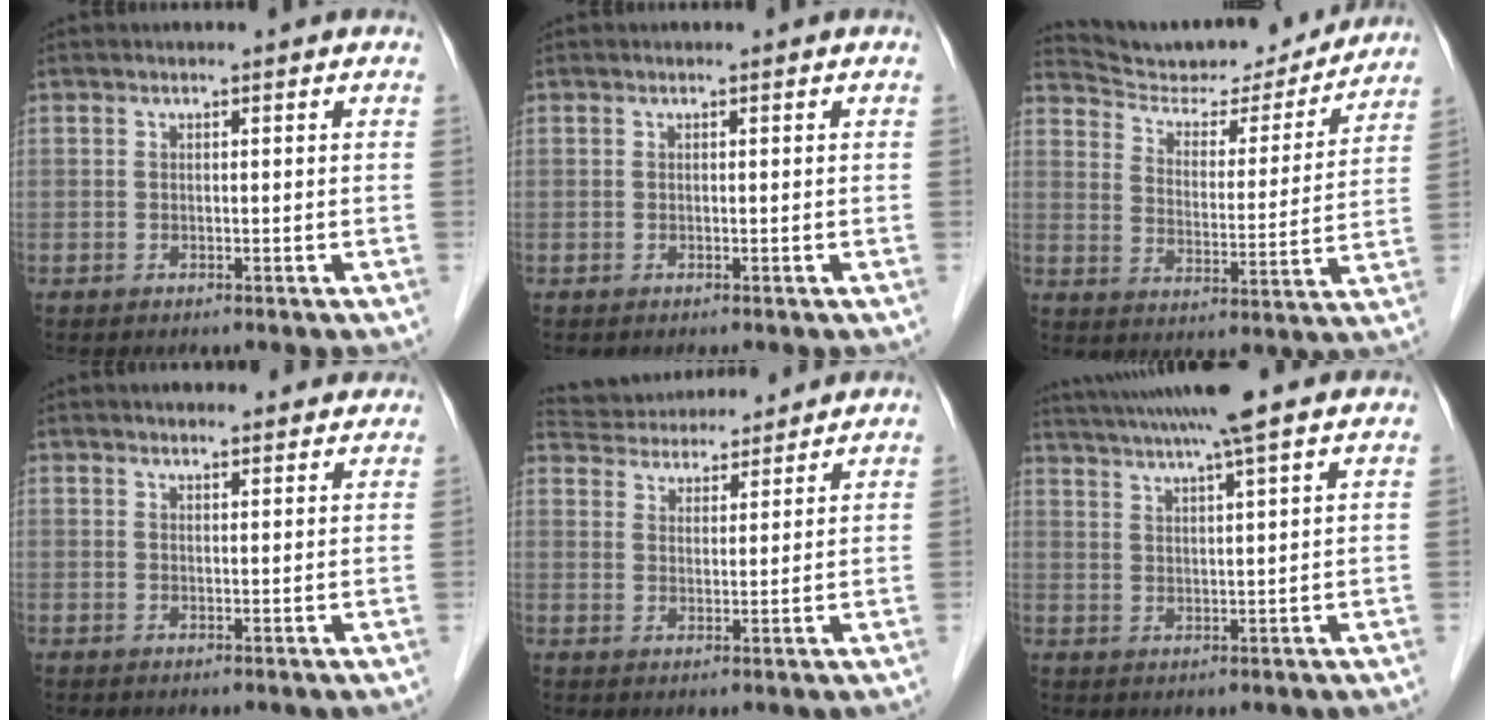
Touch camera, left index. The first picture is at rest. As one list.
[{"total": 0.0}, {"total": 18.0, "force": [17.2, 3.3, 4.1], "torque": [-0.062, -0.011, 0.245]}, {"total": 5.5, "force": [5.0, 1.4, 1.7], "torque": [-0.017, 0.016, 0.057]}, {"total": 11.5, "force": [10.9, 2.5, 2.6], "torque": [-0.047, 0.033, 0.173]}, {"total": 11.7, "force": [9.9, -1.2, 6.1], "torque": [-0.111, 0.020, 0.146]}]